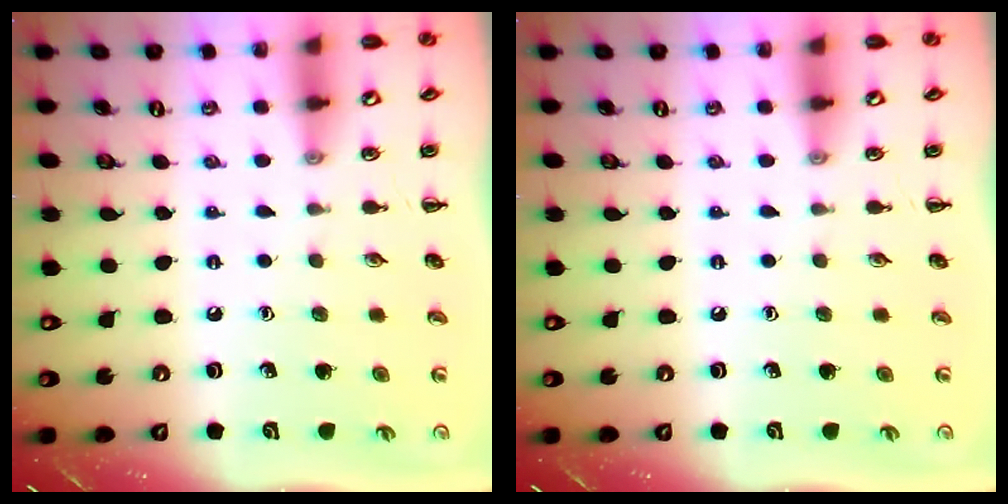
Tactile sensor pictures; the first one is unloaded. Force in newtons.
{"total": 0.0}